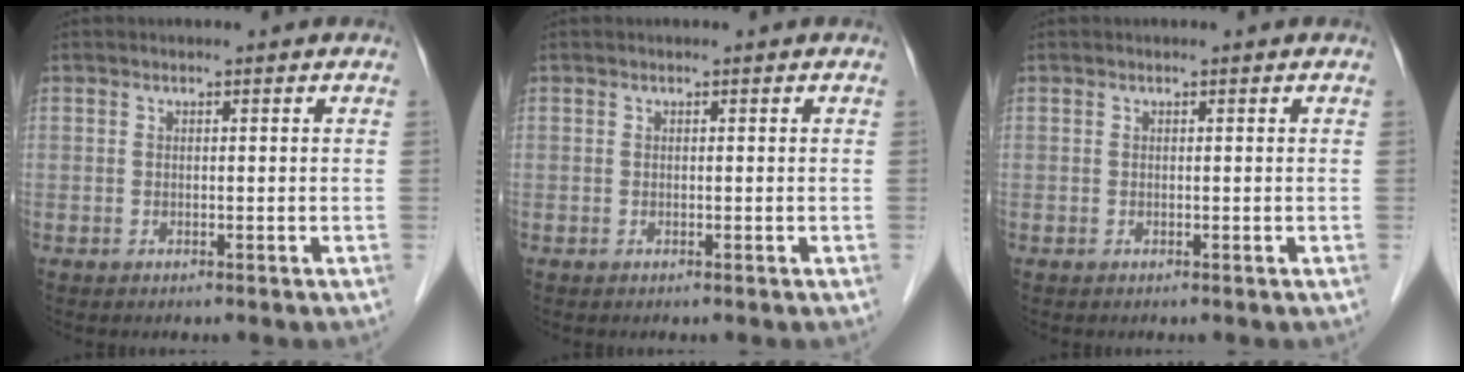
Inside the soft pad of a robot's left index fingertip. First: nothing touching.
{"total": 0.0}
{"total": 0.0}